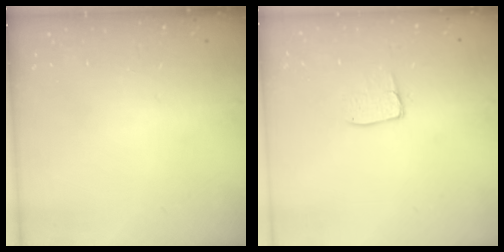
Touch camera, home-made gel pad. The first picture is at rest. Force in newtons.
{"total": 5.3, "press": 5.3, "slide": 0.4}